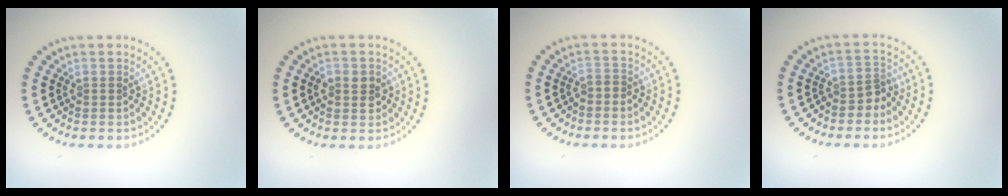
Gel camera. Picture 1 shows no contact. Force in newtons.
{"total": 1.9, "press": 1.9, "slide": 0.2}
{"total": 0.6, "press": 0.4, "slide": 0.4}
{"total": 2.0, "press": 1.5, "slide": 1.4}